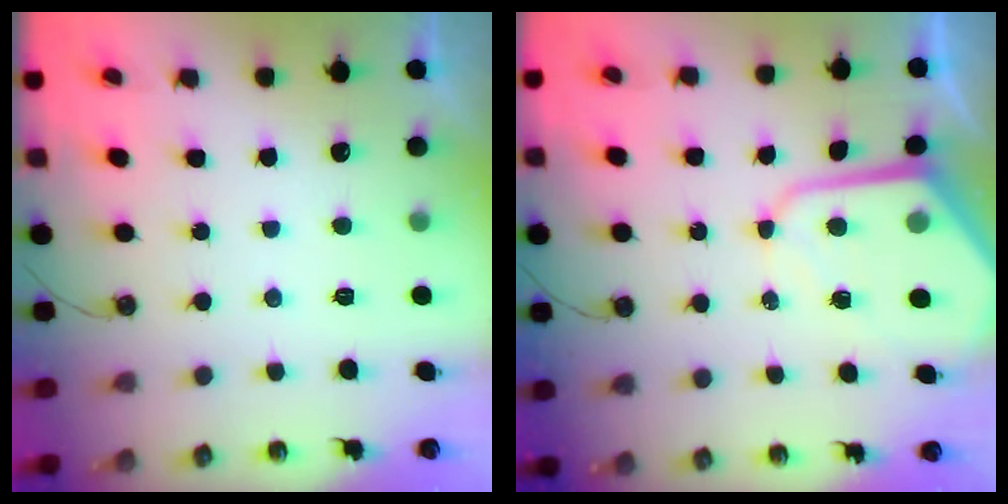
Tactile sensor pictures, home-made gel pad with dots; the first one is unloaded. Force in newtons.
{"total": 9.6, "press": 9.5, "slide": 0.7}